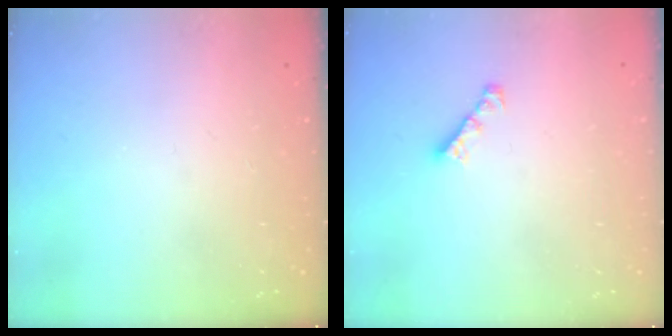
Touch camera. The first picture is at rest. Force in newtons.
{"total": 2.4, "press": 2.4, "slide": 0.1}